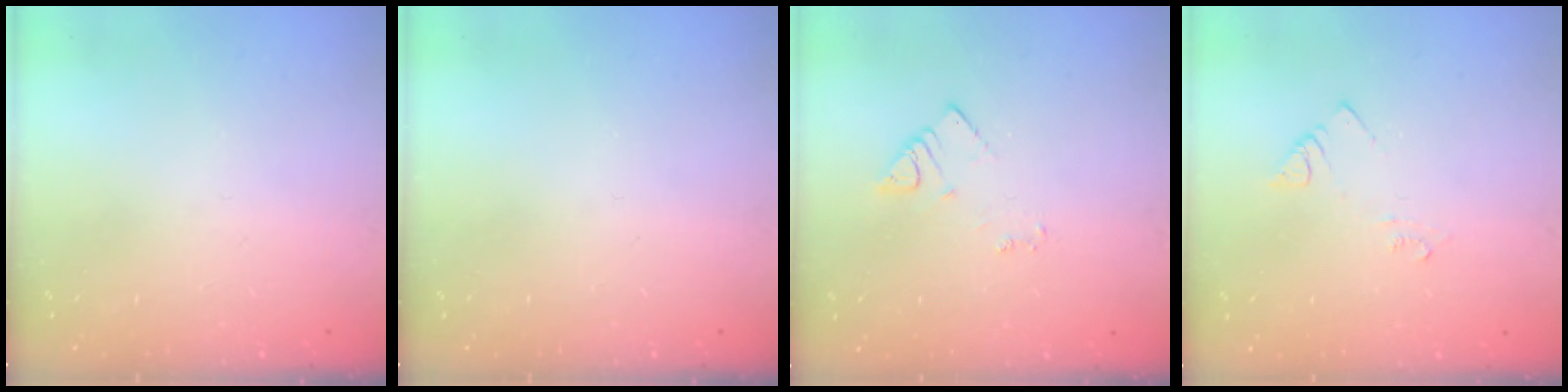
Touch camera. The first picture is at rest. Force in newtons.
{"total": 0.0}
{"total": 2.9, "press": 2.9, "slide": 0.3}
{"total": 4.1, "press": 4.1, "slide": 0.4}